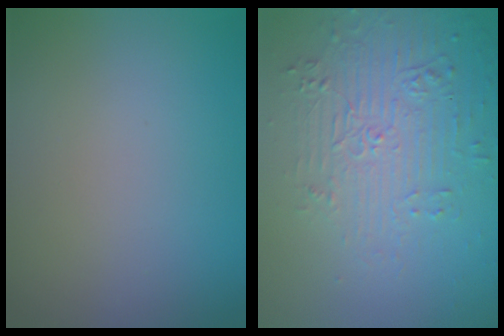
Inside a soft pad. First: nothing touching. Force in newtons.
{"total": 4.6, "press": 3.2, "slide": 3.2}